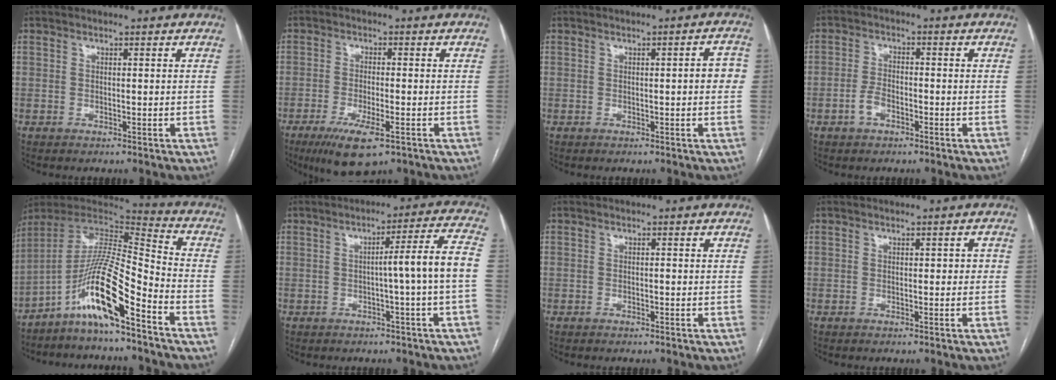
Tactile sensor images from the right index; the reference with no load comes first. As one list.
[{"total": 7.9, "force": [-4.4, 1.8, 6.2], "torque": [-0.109, -0.019, -0.068]}, {"total": 3.0, "force": [0.0, 0.6, 2.9], "torque": [-0.030, 0.007, -0.003]}, {"total": 3.2, "force": [-1.6, 1.8, 2.0], "torque": [-0.039, 0.008, -0.028]}, {"total": 14.2, "force": [-8.6, 0.8, 11.3], "torque": [-0.217, 0.004, -0.157]}, {"total": 7.7, "force": [-1.0, -1.5, 7.5], "torque": [-0.102, 0.016, -0.013]}, {"total": 0.0}, {"total": 1.3, "force": [0.1, 0.8, 1.1], "torque": [-0.012, 0.011, 0.000]}]